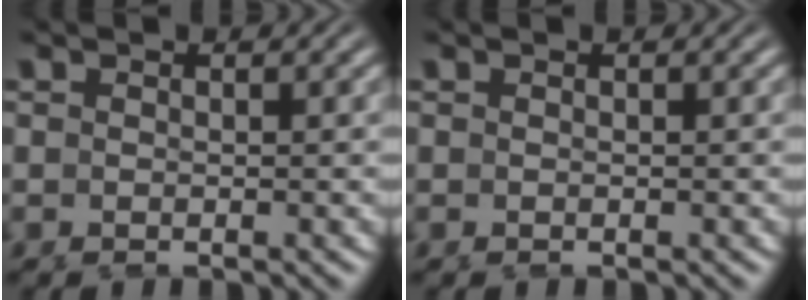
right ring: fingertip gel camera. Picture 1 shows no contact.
{"total": 0.0}